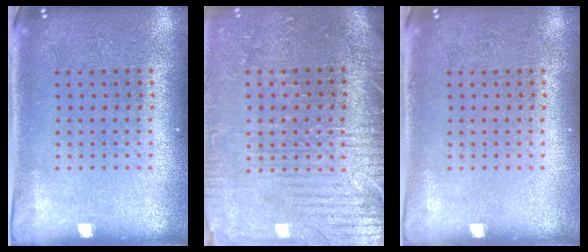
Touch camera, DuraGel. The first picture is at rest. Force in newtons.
{"total": 3.7, "press": 3.4, "slide": 1.4}
{"total": 0.0}